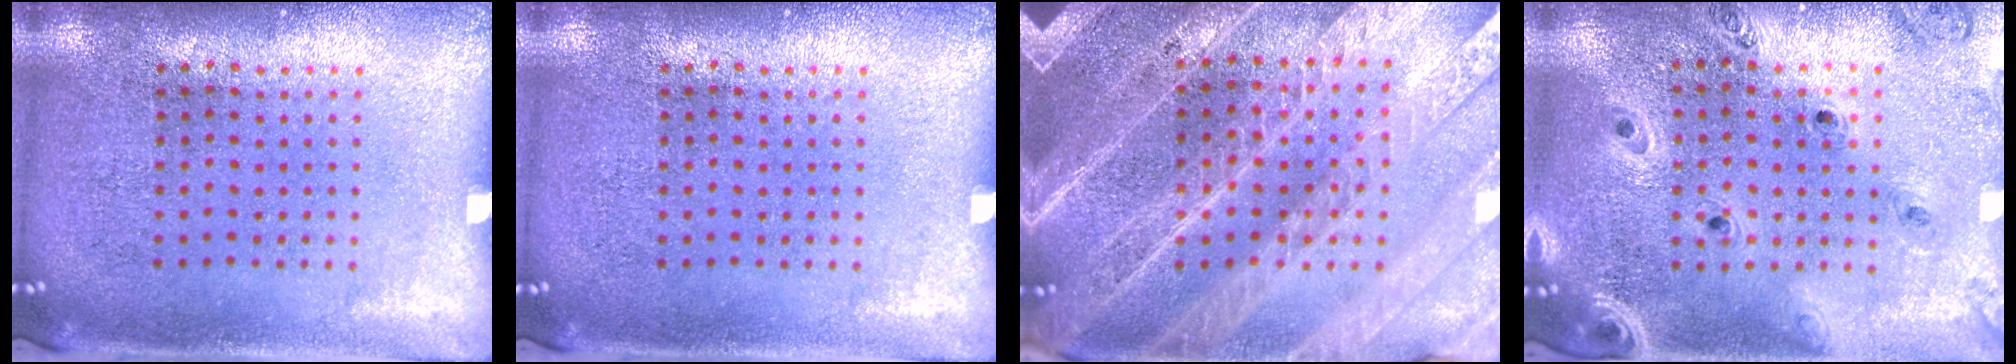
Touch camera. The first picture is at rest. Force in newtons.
{"total": 0.0}
{"total": 4.4, "press": 3.9, "slide": 2.0}
{"total": 1.3, "press": 1.3, "slide": 0.2}